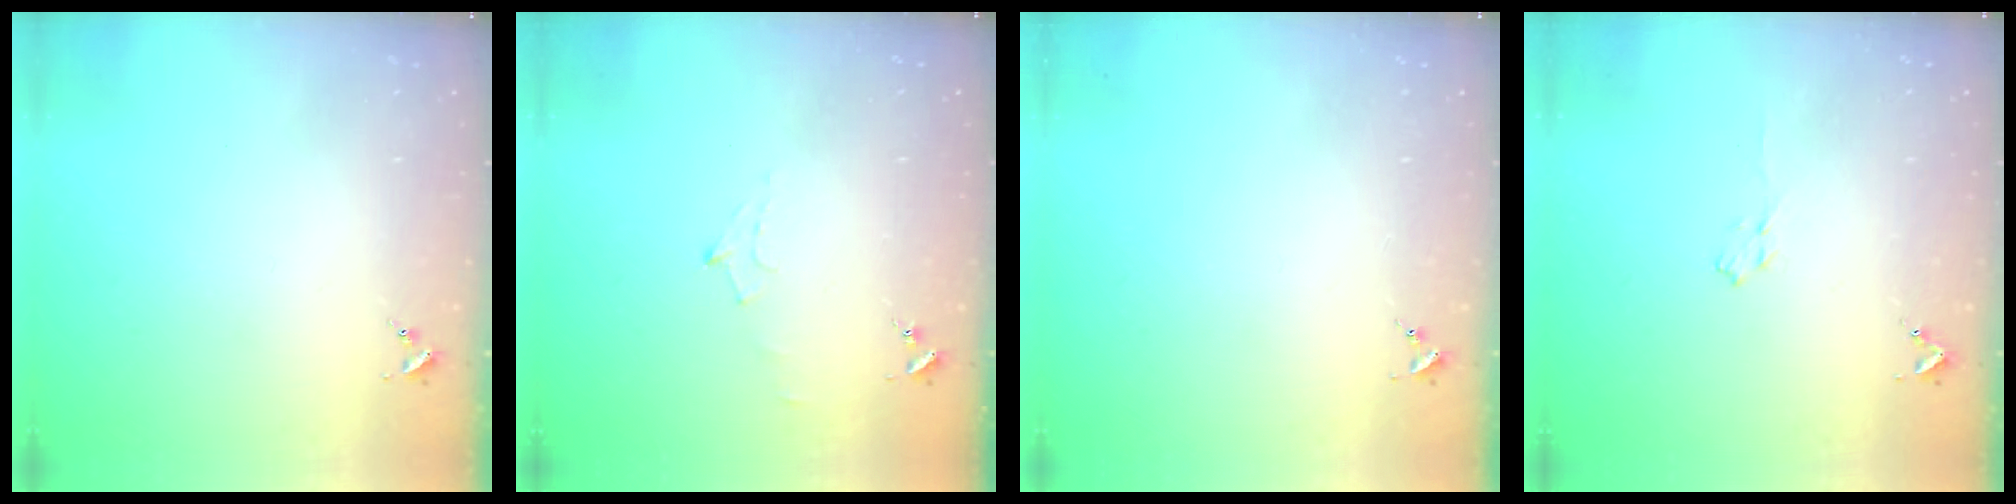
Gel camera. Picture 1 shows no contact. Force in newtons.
{"total": 5.2, "press": 5.2, "slide": 0.6}
{"total": 0.0}
{"total": 3.9, "press": 3.9, "slide": 0.6}